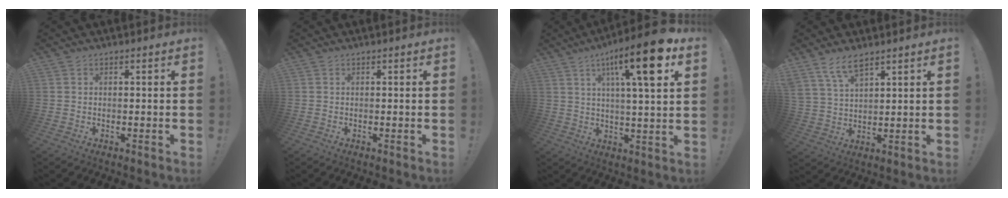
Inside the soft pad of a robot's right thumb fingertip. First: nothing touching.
{"total": 0.0}
{"total": 16.1, "force": [6.7, 3.2, 14.3], "torque": [-0.219, -0.023, 0.091]}
{"total": 7.1, "force": [5.4, 2.3, 4.0], "torque": [-0.085, -0.021, 0.103]}